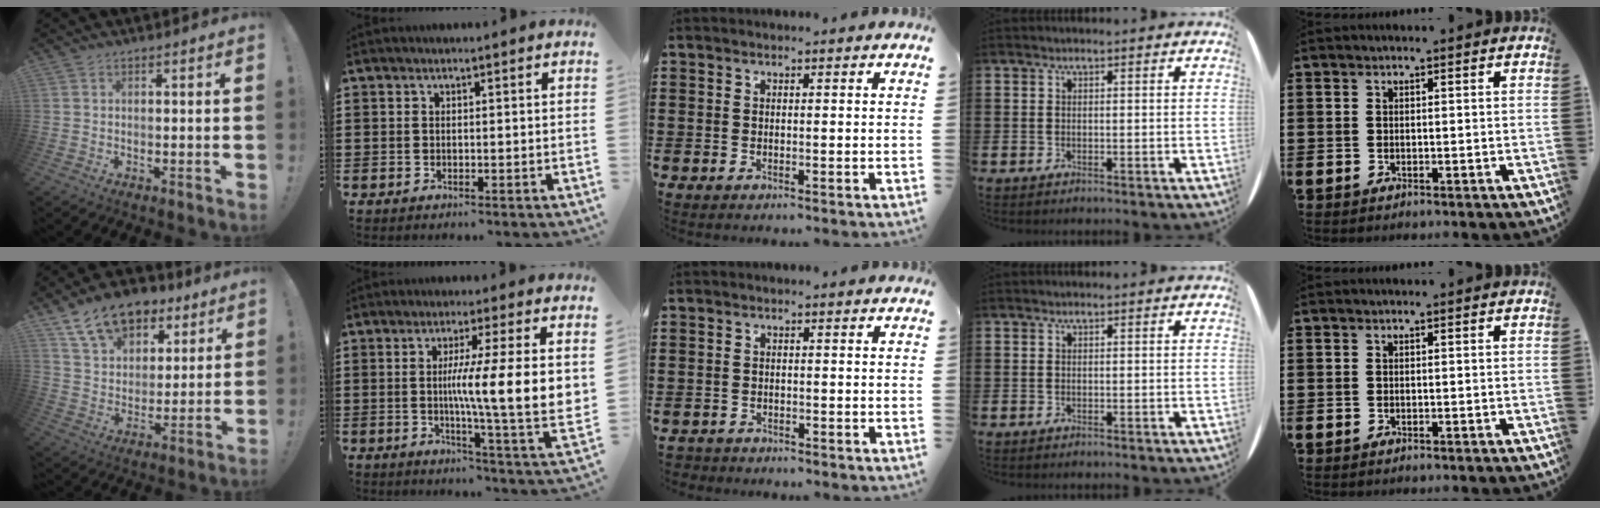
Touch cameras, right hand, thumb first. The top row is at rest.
{"thumb": {"total": 15.4, "force": [10.1, 9.5, 6.7], "torque": [-0.102, -0.063, 0.188]}, "index": {"total": 10.5, "force": [1.9, 0.3, 10.3], "torque": [-0.184, -0.016, 0.027]}, "middle": {"total": 1.3, "force": [-1.3, 0.4, -0.1], "torque": [-0.002, 0.000, -0.029]}}